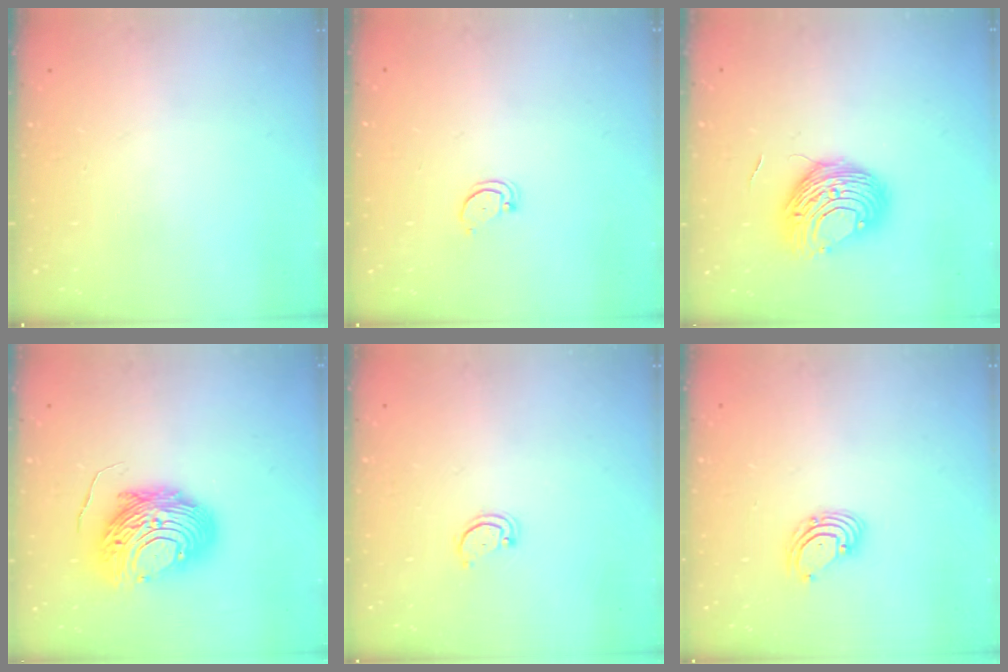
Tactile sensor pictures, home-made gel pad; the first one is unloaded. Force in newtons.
{"total": 2.5, "press": 2.5, "slide": 0.2}
{"total": 10.4, "press": 10.4, "slide": 0.2}
{"total": 14.4, "press": 14.4, "slide": 1.3}
{"total": 2.2, "press": 2.2, "slide": 0.2}
{"total": 2.7, "press": 2.7, "slide": 0.3}